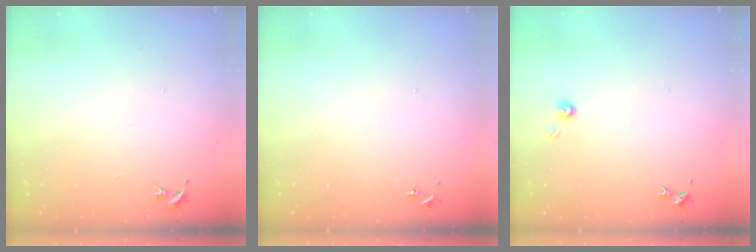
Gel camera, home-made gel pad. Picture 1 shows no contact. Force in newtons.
{"total": 0.0}
{"total": 3.5, "press": 3.5, "slide": 0.4}